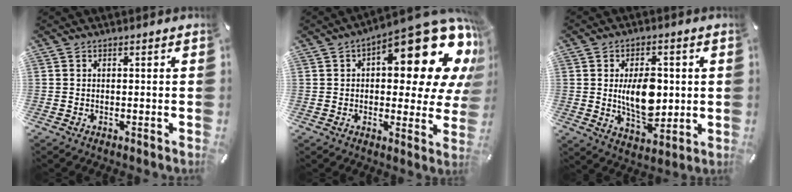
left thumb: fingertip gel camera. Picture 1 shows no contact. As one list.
[{"total": 20.8, "force": [10.1, 8.1, 16.2], "torque": [-0.197, -0.089, 0.155]}, {"total": 11.5, "force": [0.8, 7.0, 9.1], "torque": [-0.161, -0.004, 0.010]}]